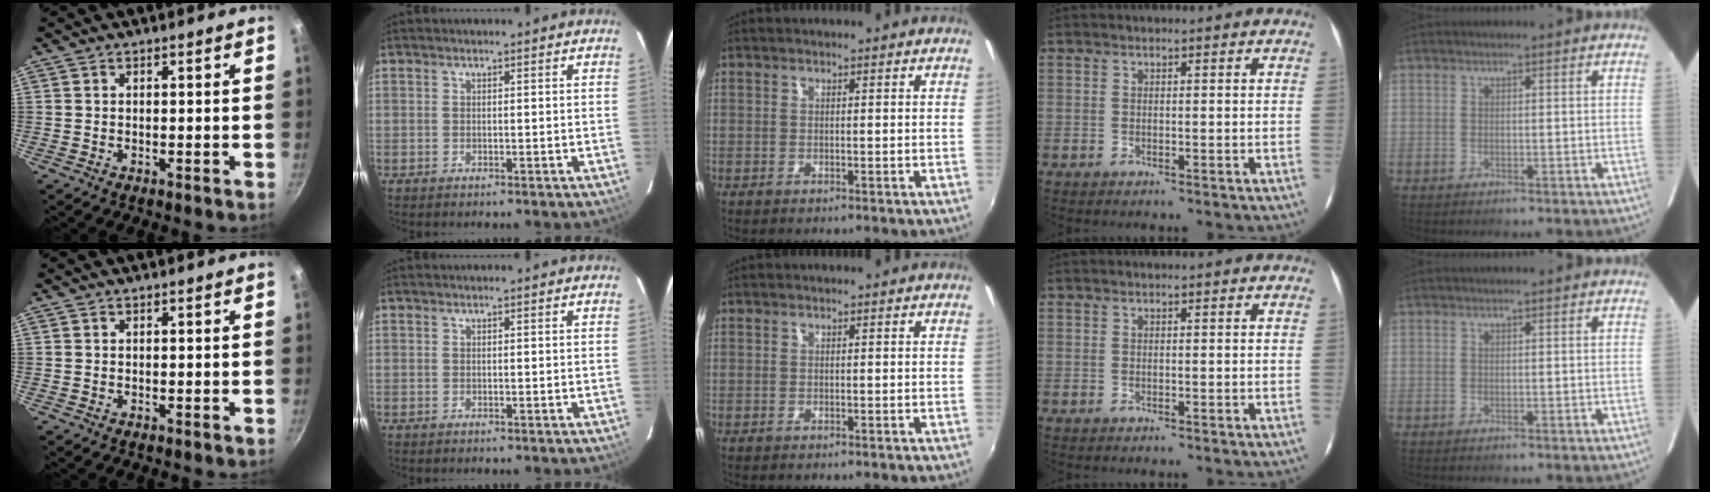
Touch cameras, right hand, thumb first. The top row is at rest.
{}